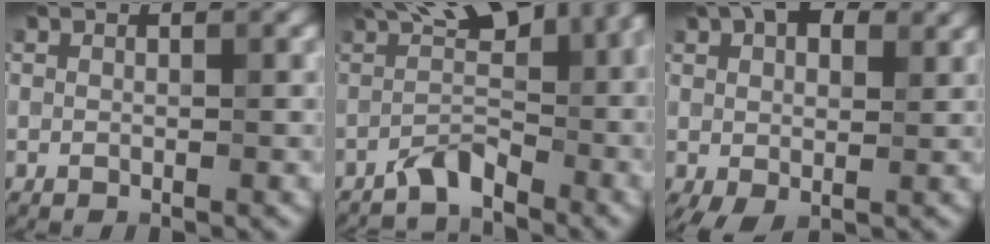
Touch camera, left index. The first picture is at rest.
{"total": 7.4, "force": [-2.2, 3.1, 6.3], "torque": [-0.086, 0.023, -0.055]}
{"total": 7.2, "force": [1.8, 4.3, 5.5], "torque": [-0.098, 0.016, 0.022]}